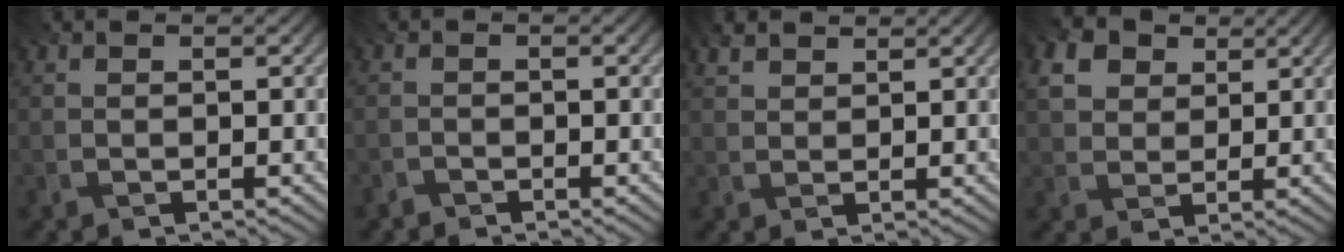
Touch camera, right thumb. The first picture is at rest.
{"total": 2.1, "force": [-2.0, 0.4, -0.3], "torque": [0.003, -0.002, -0.048]}
{"total": 2.6, "force": [2.2, 1.0, 1.0], "torque": [-0.028, 0.006, 0.043]}
{"total": 4.9, "force": [2.3, 3.6, 2.4], "torque": [-0.069, 0.004, 0.037]}